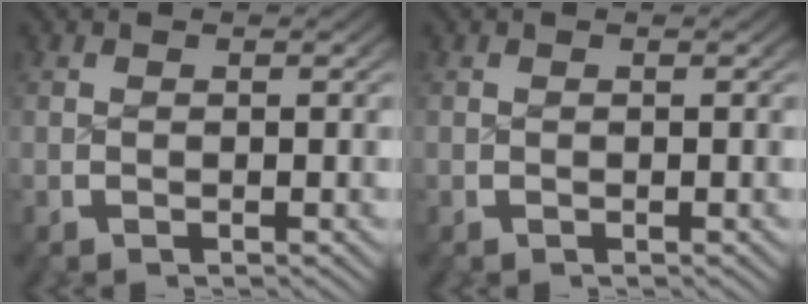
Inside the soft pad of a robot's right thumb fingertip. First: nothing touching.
{"total": 0.0}